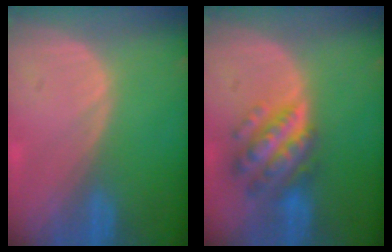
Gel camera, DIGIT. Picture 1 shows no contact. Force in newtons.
{"total": 7.7, "press": 7.7, "slide": 0.4}